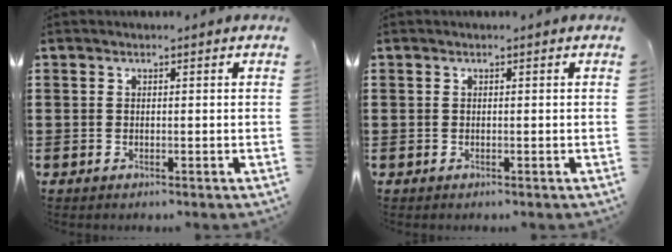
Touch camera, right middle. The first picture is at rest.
{"total": 0.0}